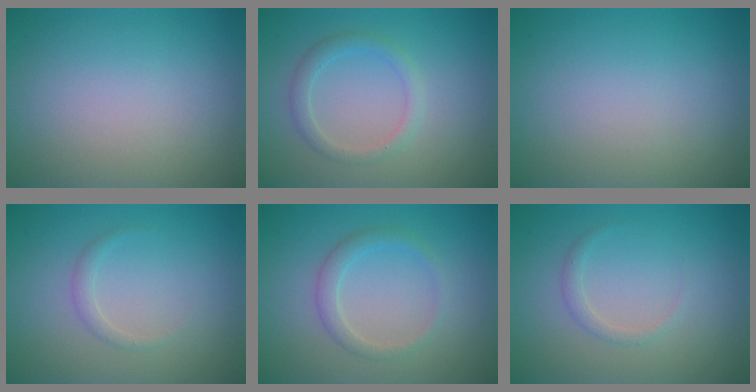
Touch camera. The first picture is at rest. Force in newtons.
{"total": 1.8, "press": 1.8, "slide": 0.0}
{"total": 0.0}
{"total": 1.0, "press": 1.0, "slide": 0.0}
{"total": 1.9, "press": 1.9, "slide": 0.1}
{"total": 1.0, "press": 1.0, "slide": 0.1}